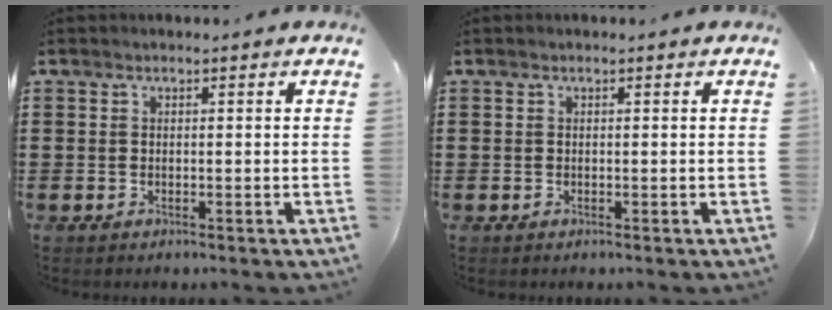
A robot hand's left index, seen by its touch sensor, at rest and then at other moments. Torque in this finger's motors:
{"motor_torque": [0.00, 0.00, 0.00, 0.00]}